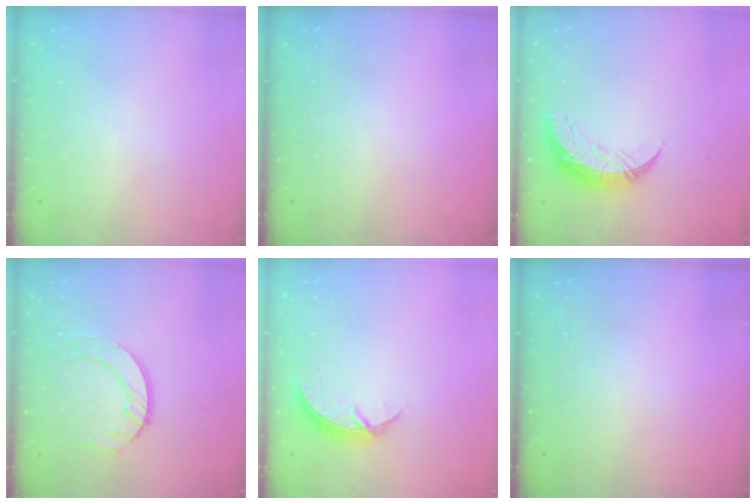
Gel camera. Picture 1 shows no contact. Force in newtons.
{"total": 0.0}
{"total": 10.5, "press": 10.5, "slide": 0.8}
{"total": 7.4, "press": 7.4, "slide": 0.5}
{"total": 6.6, "press": 6.5, "slide": 0.4}
{"total": 0.0}